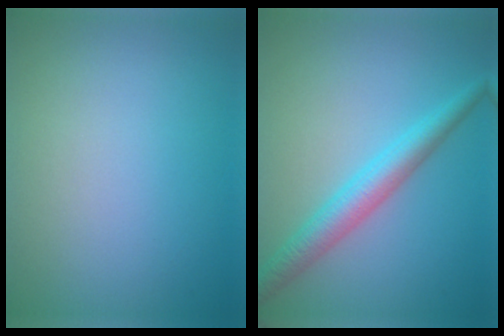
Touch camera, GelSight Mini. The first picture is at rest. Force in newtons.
{"total": 3.9, "press": 3.9, "slide": 0.1}